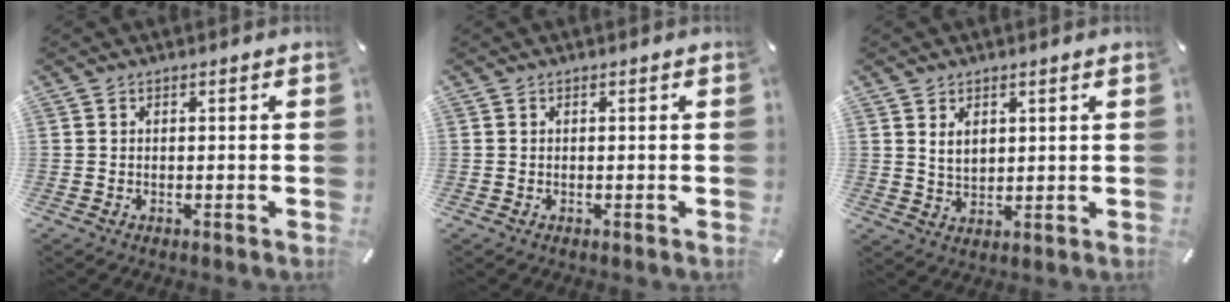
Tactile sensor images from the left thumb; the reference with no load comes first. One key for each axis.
{"total": 0.0}
{"total": 3.3, "fx": 1.9, "fy": 2.0, "fz": 1.9, "tx": -0.033, "ty": -0.001, "tz": 0.033}